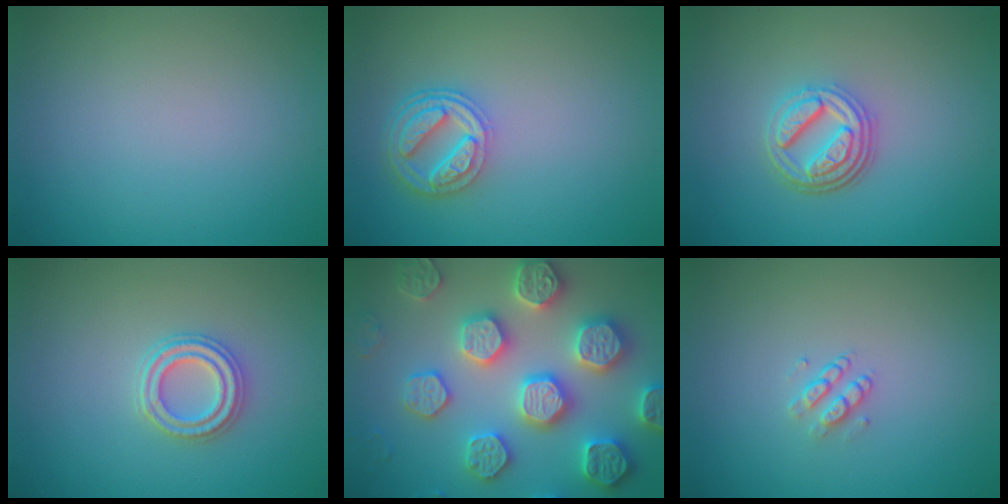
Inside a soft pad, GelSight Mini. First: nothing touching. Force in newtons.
{"total": 4.5, "press": 3.5, "slide": 2.9}
{"total": 4.2, "press": 3.3, "slide": 2.6}
{"total": 2.7, "press": 2.5, "slide": 0.9}
{"total": 7.9, "press": 7.7, "slide": 1.6}
{"total": 1.4, "press": 1.0, "slide": 1.0}